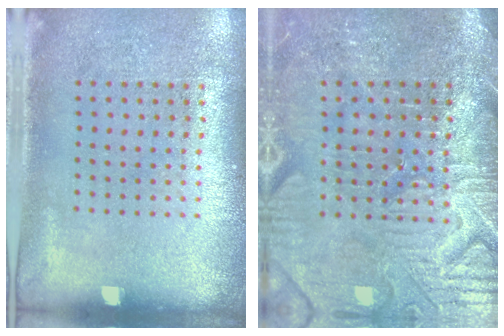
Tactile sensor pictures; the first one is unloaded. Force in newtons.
{"total": 4.1, "press": 3.9, "slide": 1.4}